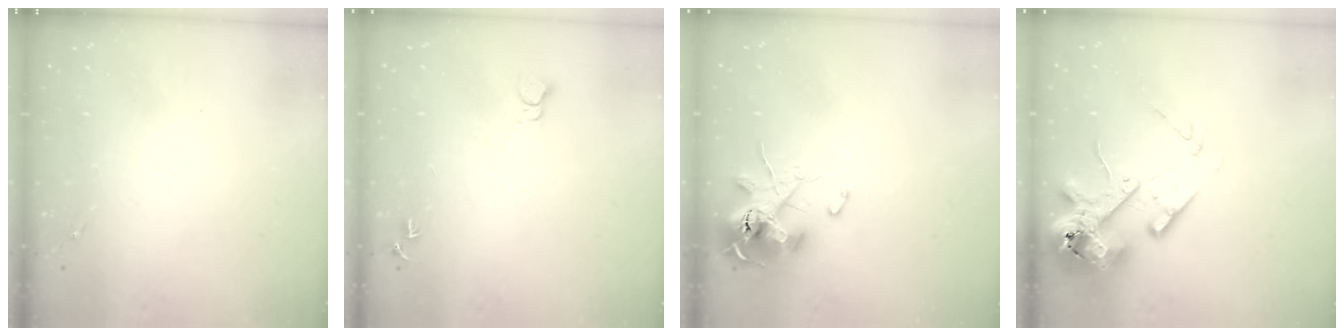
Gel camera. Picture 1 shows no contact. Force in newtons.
{"total": 4.6, "press": 4.6, "slide": 0.5}
{"total": 13.7, "press": 13.6, "slide": 1.8}
{"total": 14.6, "press": 14.4, "slide": 2.5}